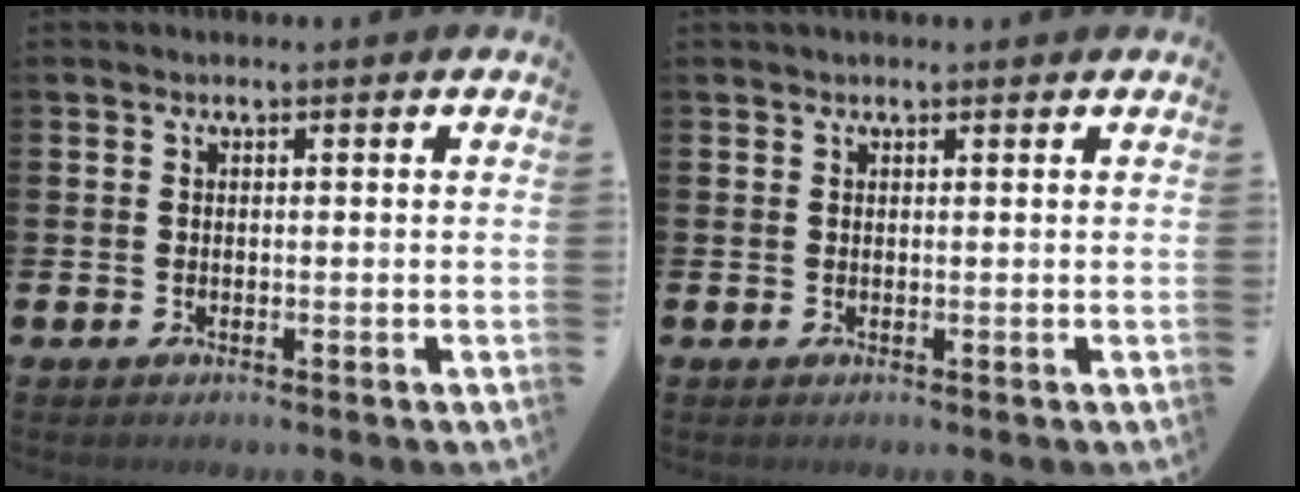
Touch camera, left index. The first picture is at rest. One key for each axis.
{"total": 0.7, "fx": 0.6, "fy": 0.1, "fz": 0.2, "tx": 0.006, "ty": -0.002, "tz": 0.009}